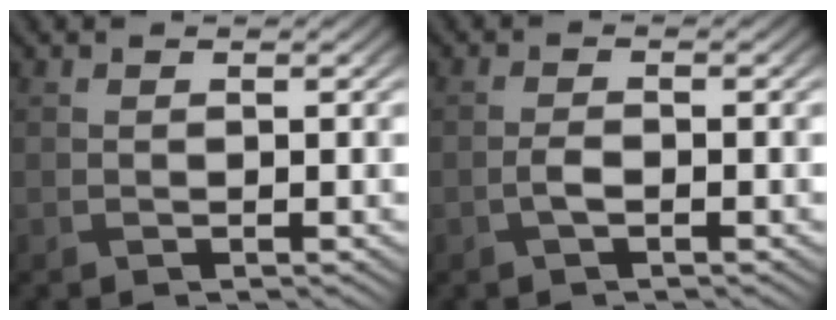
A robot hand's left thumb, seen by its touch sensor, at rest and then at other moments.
{"total": 1.5, "force": [-0.6, 0.5, 1.3], "torque": [-0.030, 0.002, -0.014]}